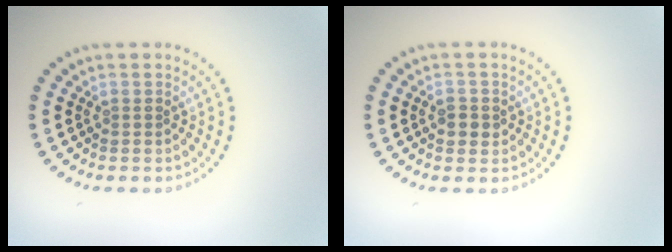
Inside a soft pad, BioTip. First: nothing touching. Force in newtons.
{"total": 1.6, "press": 1.6, "slide": 0.2}